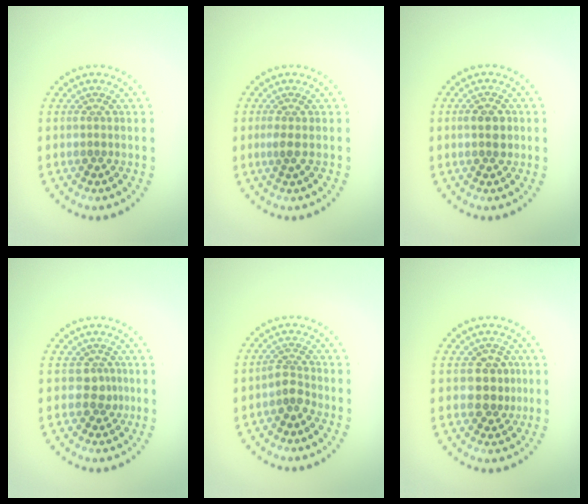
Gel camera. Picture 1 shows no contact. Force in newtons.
{"total": 0.9, "press": 0.8, "slide": 0.5}
{"total": 2.5, "press": 2.5, "slide": 0.2}
{"total": 1.7, "press": 1.3, "slide": 1.1}
{"total": 1.8, "press": 1.2, "slide": 1.3}
{"total": 3.0, "press": 2.9, "slide": 0.9}